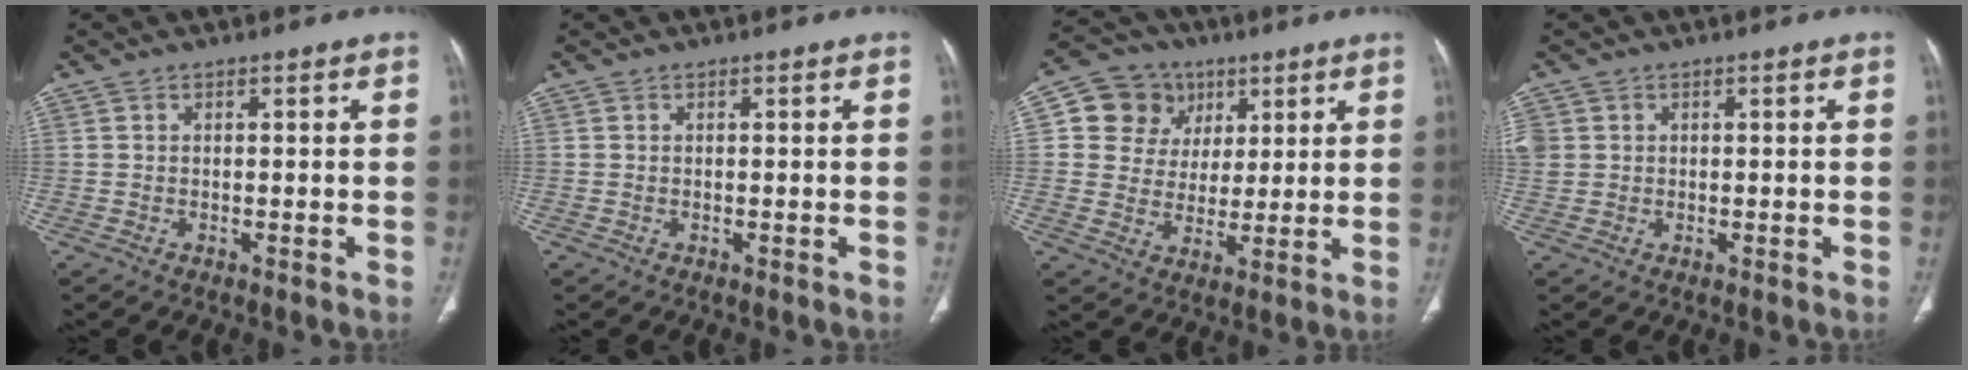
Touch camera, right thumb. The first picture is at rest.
{"total": 0.0}
{"total": 11.2, "force": [4.2, 9.9, 3.3], "torque": [-0.018, -0.004, 0.070]}
{"total": 4.0, "force": [0.7, 3.6, 1.6], "torque": [-0.043, 0.015, 0.025]}